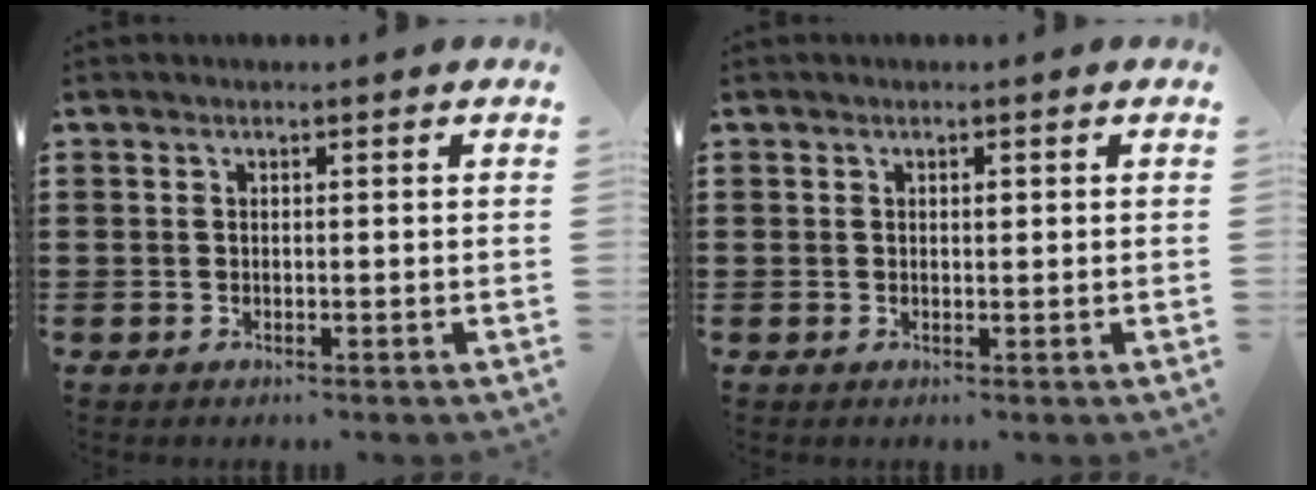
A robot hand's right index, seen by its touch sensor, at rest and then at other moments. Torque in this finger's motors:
{"motor_torque": [0.32, 0.05, 0.01, 0.01]}